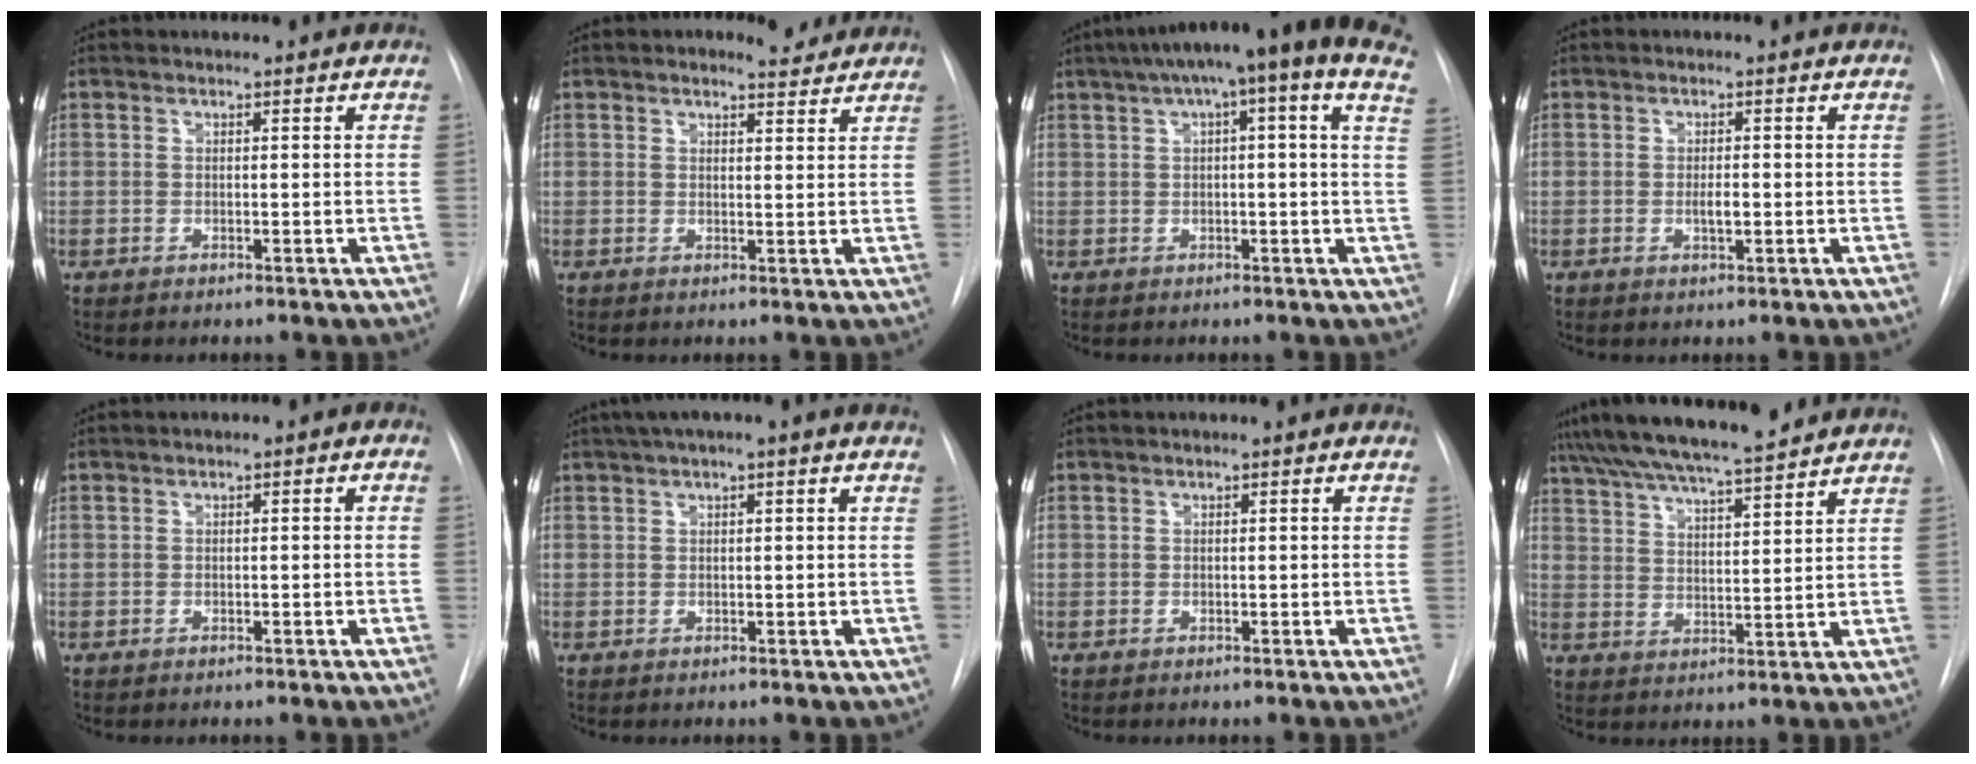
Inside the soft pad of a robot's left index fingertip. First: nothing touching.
{"total": 3.4, "force": [3.0, 1.2, 0.9], "torque": [-0.015, 0.003, 0.033]}
{"total": 18.1, "force": [11.6, 1.2, 13.9], "torque": [-0.218, 0.062, 0.138]}
{"total": 1.9, "force": [-0.3, 0.5, 1.8], "torque": [-0.034, 0.000, -0.005]}
{"total": 2.0, "force": [-0.2, 1.0, 1.6], "torque": [-0.023, 0.016, -0.004]}
{"total": 4.8, "force": [2.3, 0.6, 4.1], "torque": [-0.069, 0.030, 0.034]}
{"total": 0.6, "force": [-0.1, 0.3, 0.5], "torque": [-0.008, 0.004, -0.002]}
{"total": 15.3, "force": [13.5, 1.0, 7.1], "torque": [-0.123, 0.023, 0.213]}